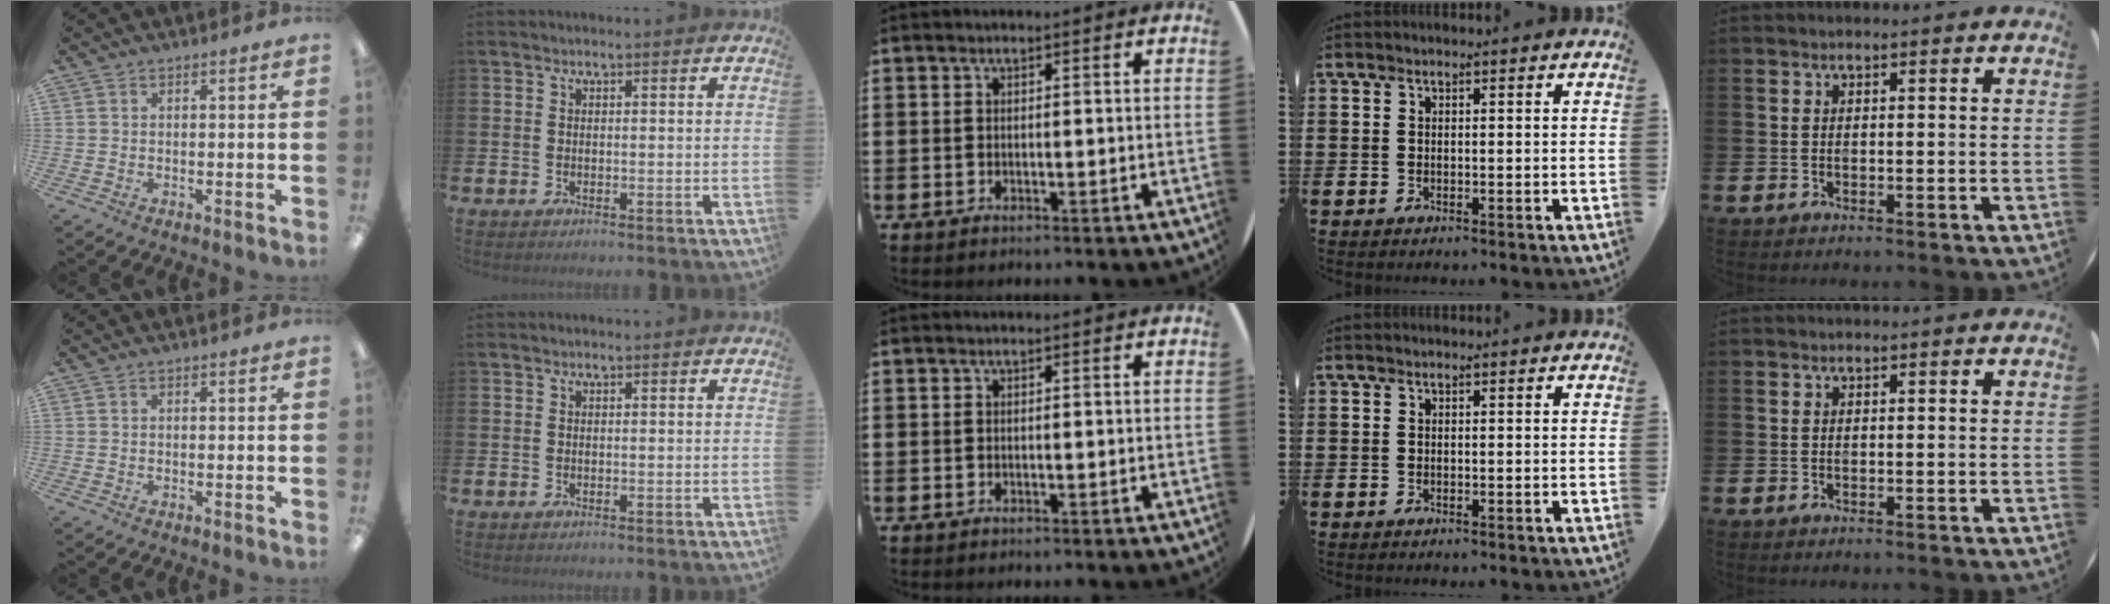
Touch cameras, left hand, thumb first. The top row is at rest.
{}